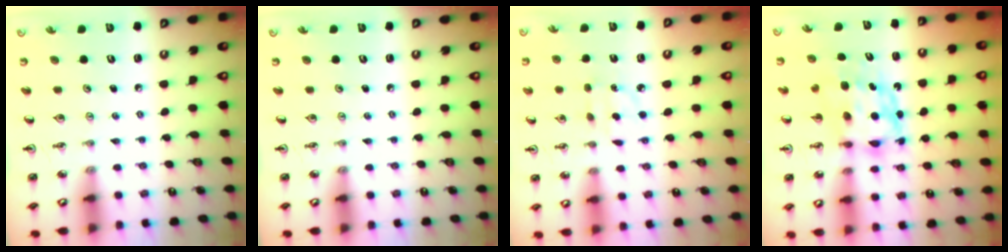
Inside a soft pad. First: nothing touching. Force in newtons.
{"total": 0.0}
{"total": 5.8, "press": 5.8, "slide": 0.6}
{"total": 6.9, "press": 6.9, "slide": 0.6}